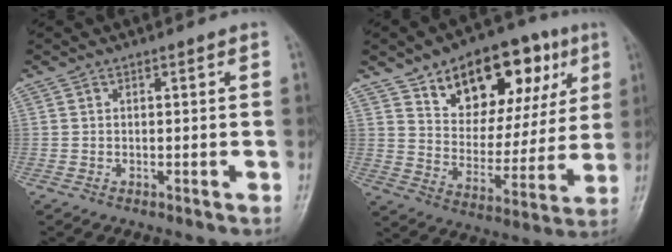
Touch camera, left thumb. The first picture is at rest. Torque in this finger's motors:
{"motor_torque": [0.87, 0.76, 1.29, -1.48, 0.22]}